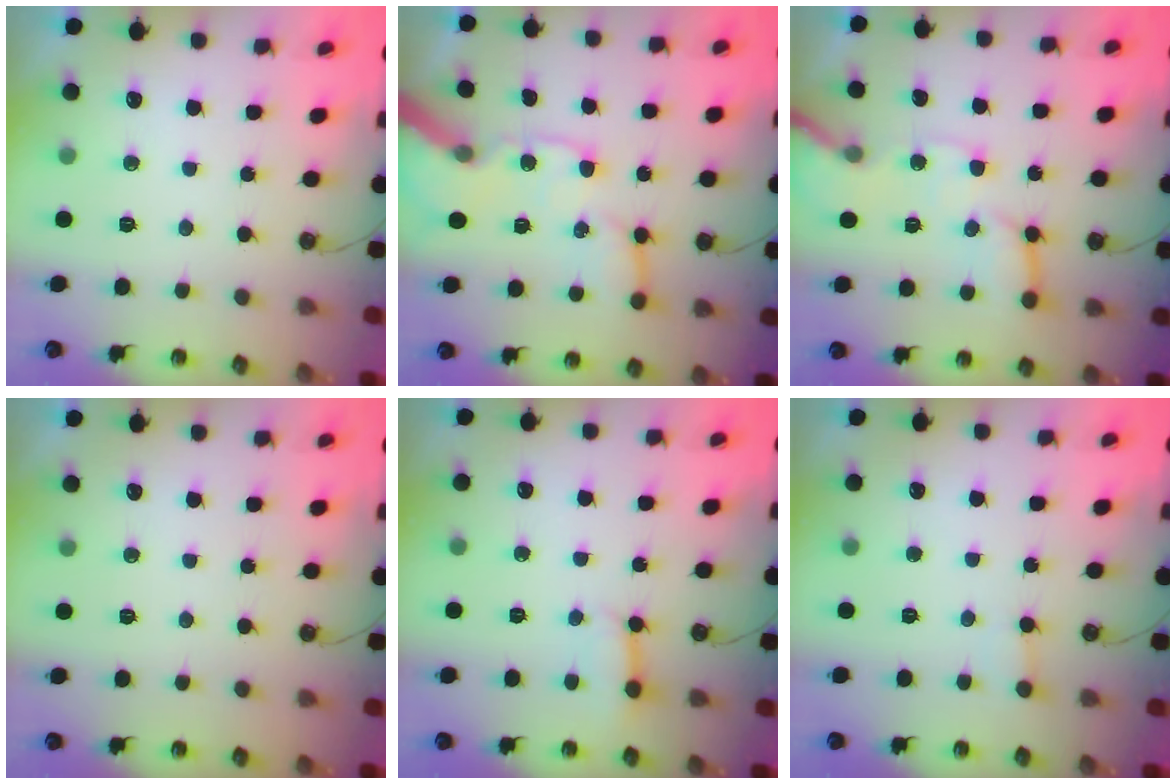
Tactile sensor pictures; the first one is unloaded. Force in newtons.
{"total": 16.2, "press": 16.0, "slide": 2.4}
{"total": 11.7, "press": 11.6, "slide": 1.5}
{"total": 0.0}
{"total": 3.0, "press": 2.9, "slide": 0.4}
{"total": 2.1, "press": 2.1, "slide": 0.2}